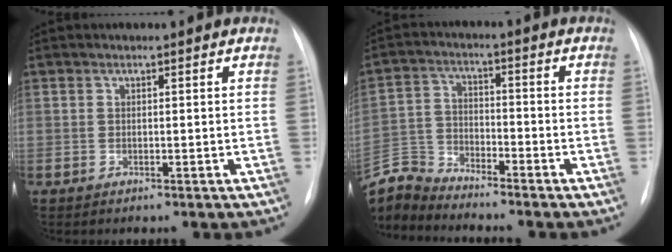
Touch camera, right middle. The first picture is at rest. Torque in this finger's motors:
{"motor_torque": [0.05, -0.05, 0.01, 0.01]}